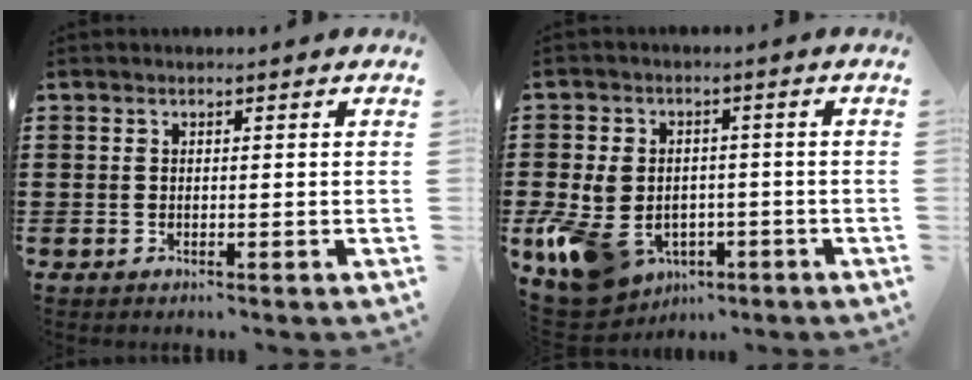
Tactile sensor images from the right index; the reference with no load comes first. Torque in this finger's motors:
{"motor_torque": [2.14, 0.00, 1.05, 0.21]}